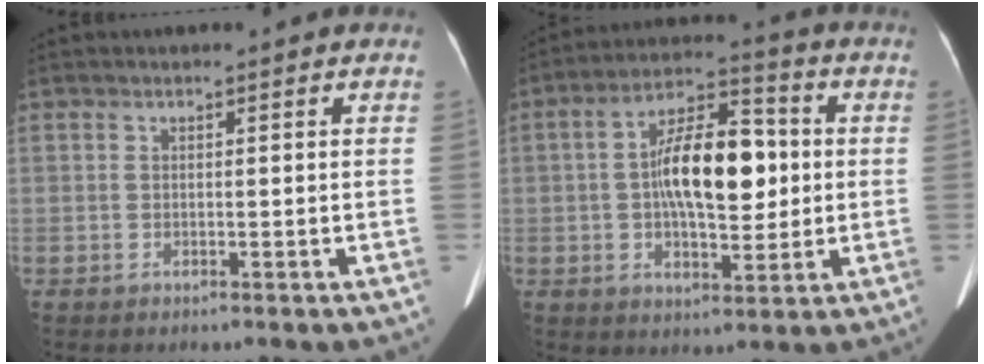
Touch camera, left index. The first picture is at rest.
{"total": 13.1, "force": [0.5, 5.5, 11.9], "torque": [-0.212, 0.026, 0.011]}